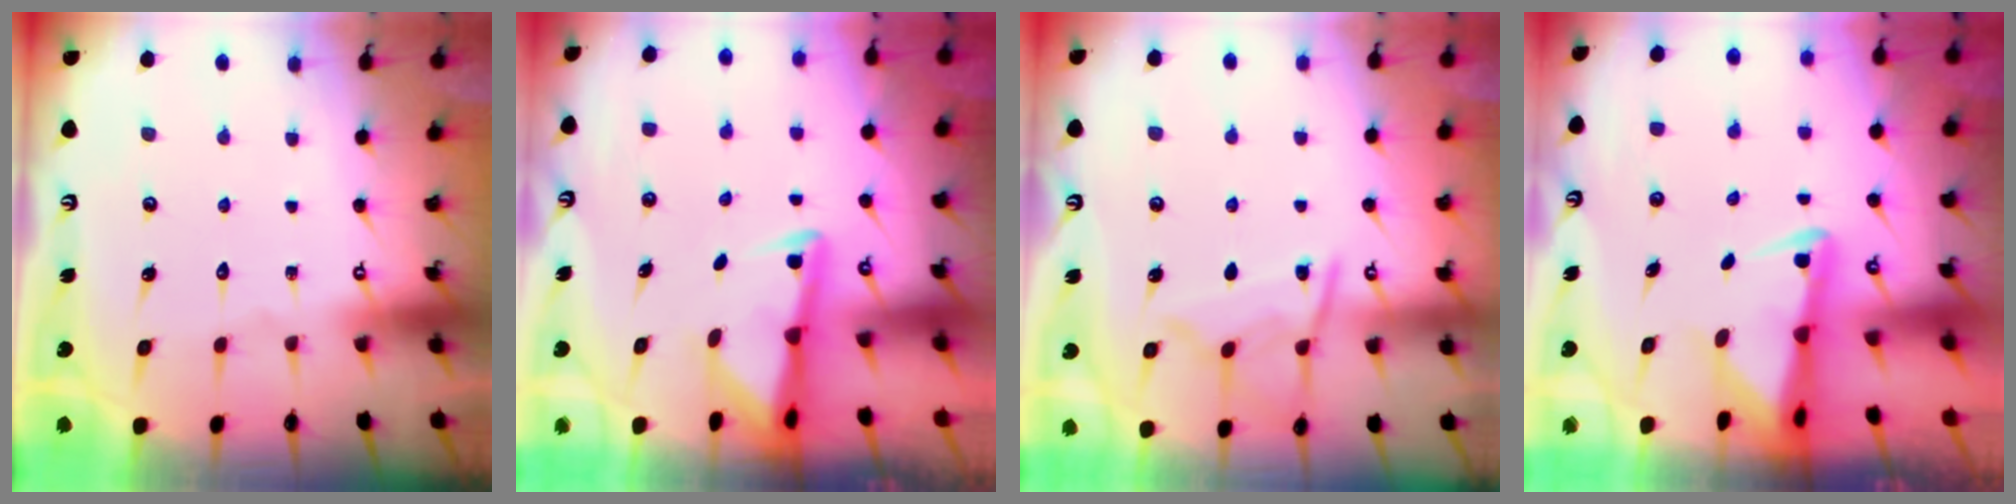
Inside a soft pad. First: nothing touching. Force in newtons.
{"total": 2.8, "press": 2.8, "slide": 0.7}
{"total": 10.3, "press": 10.2, "slide": 1.0}
{"total": 2.5, "press": 2.5, "slide": 0.5}